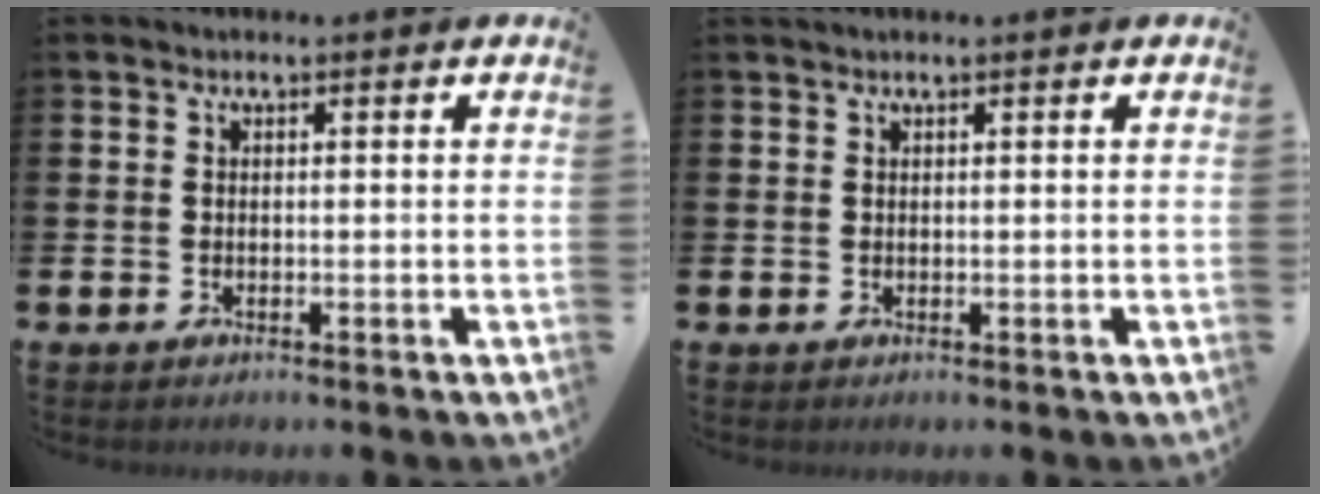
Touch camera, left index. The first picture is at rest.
{"total": 0.6, "force": [0.5, -0.1, 0.2], "torque": [-0.001, -0.001, 0.009]}